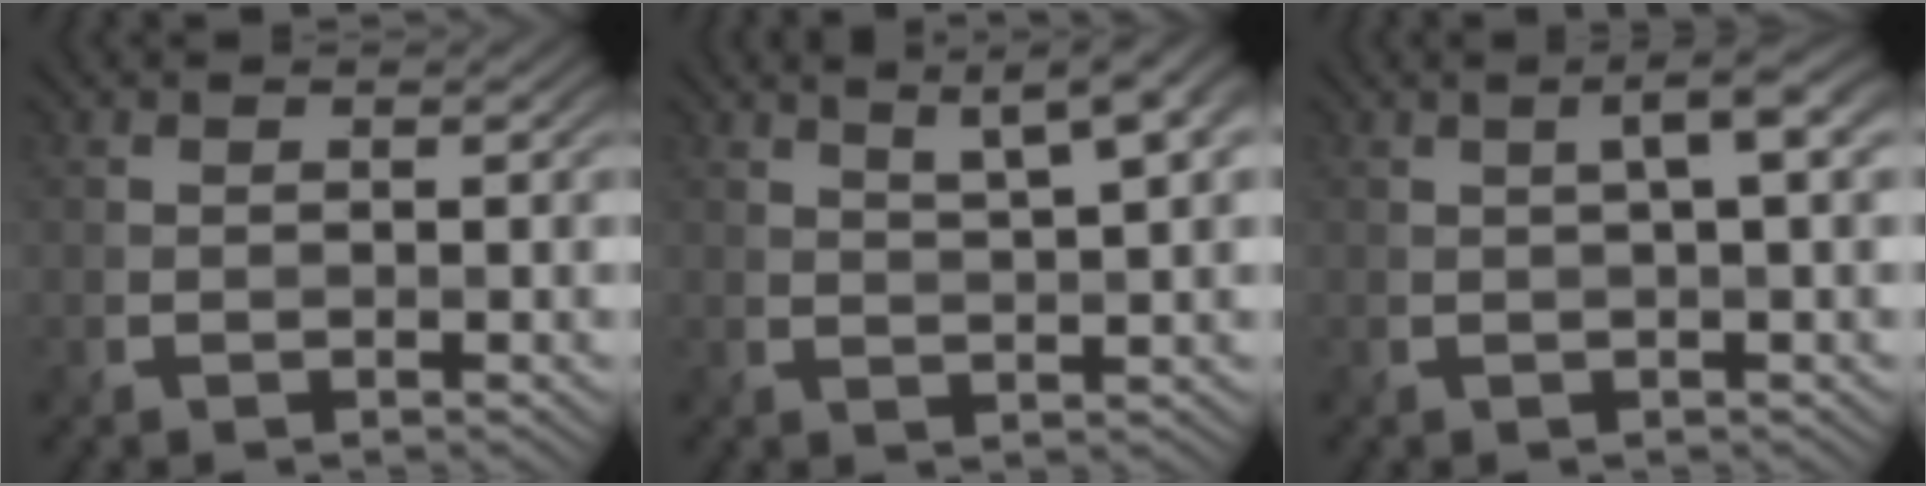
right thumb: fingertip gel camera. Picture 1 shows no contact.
{"total": 7.6, "force": [4.4, 1.9, 5.9], "torque": [-0.085, 0.017, 0.058]}
{"total": 3.8, "force": [1.0, 0.6, 3.7], "torque": [-0.057, 0.013, 0.015]}